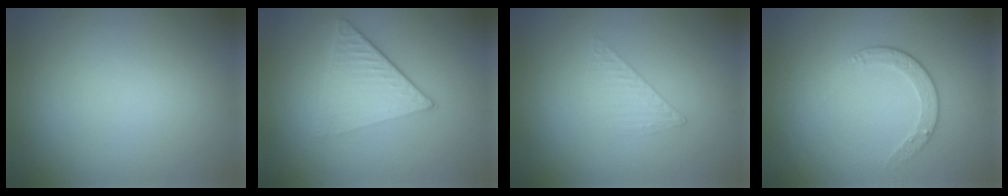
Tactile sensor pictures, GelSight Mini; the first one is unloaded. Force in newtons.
{"total": 3.5, "press": 2.8, "slide": 2.2}
{"total": 1.4, "press": 0.3, "slide": 1.4}
{"total": 2.1, "press": 1.4, "slide": 1.5}